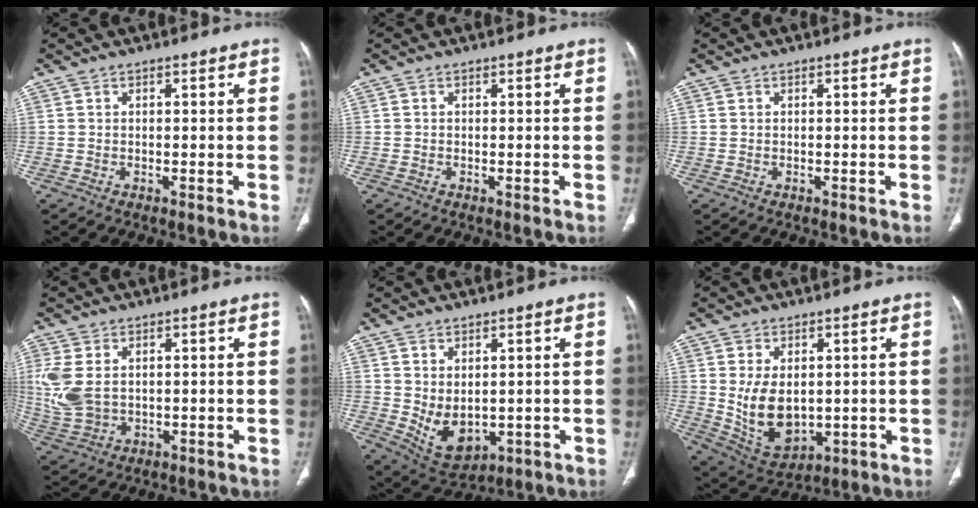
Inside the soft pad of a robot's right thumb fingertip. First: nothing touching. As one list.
[{"total": 0.0}, {"total": 0.0}, {"total": 8.9, "force": [1.6, 6.0, 6.4], "torque": [-0.159, -0.003, 0.048]}, {"total": 8.0, "force": [0.0, 5.1, 6.1], "torque": [-0.089, -0.009, 0.030]}, {"total": 11.2, "force": [0.4, 7.4, 8.4], "torque": [-0.129, -0.011, 0.036]}]